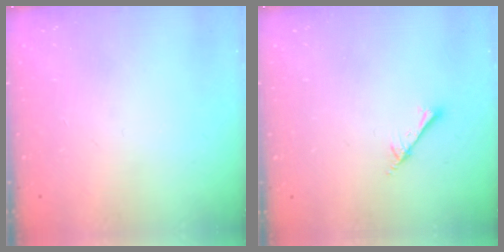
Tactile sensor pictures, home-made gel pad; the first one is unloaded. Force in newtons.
{"total": 2.2, "press": 2.2, "slide": 0.3}